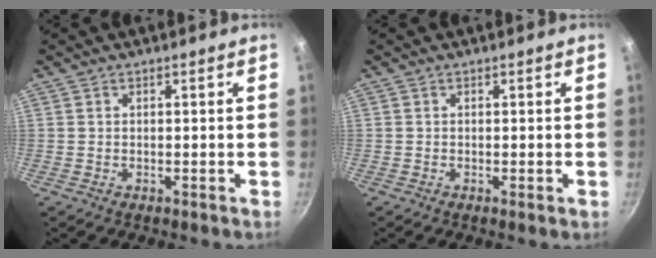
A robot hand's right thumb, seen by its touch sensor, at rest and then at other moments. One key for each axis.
{"total": 0.8, "fx": -0.3, "fy": 0.0, "fz": 0.8, "tx": -0.014, "ty": -0.003, "tz": -0.004}